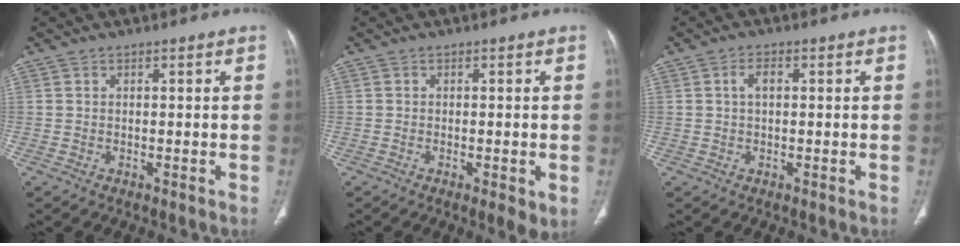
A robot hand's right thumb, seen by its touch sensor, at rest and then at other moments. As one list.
[{"total": 4.0, "force": [-1.0, 1.1, 3.7], "torque": [-0.057, -0.012, -0.015]}, {"total": 2.4, "force": [0.4, 1.3, 2.0], "torque": [-0.037, 0.009, 0.006]}]